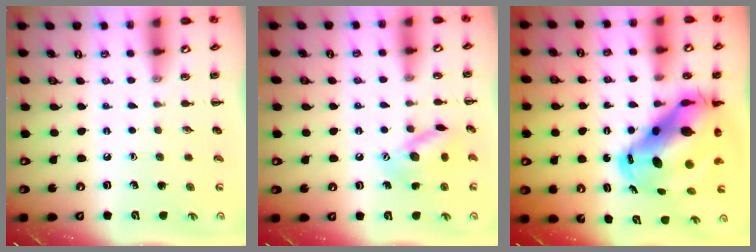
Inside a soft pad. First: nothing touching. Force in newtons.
{"total": 11.4, "press": 11.4, "slide": 0.4}
{"total": 16.2, "press": 15.7, "slide": 4.2}